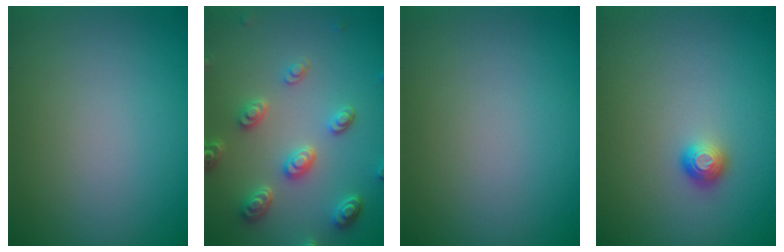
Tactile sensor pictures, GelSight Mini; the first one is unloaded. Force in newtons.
{"total": 4.5, "press": 3.6, "slide": 2.7}
{"total": 0.0}
{"total": 1.0, "press": 0.9, "slide": 0.4}